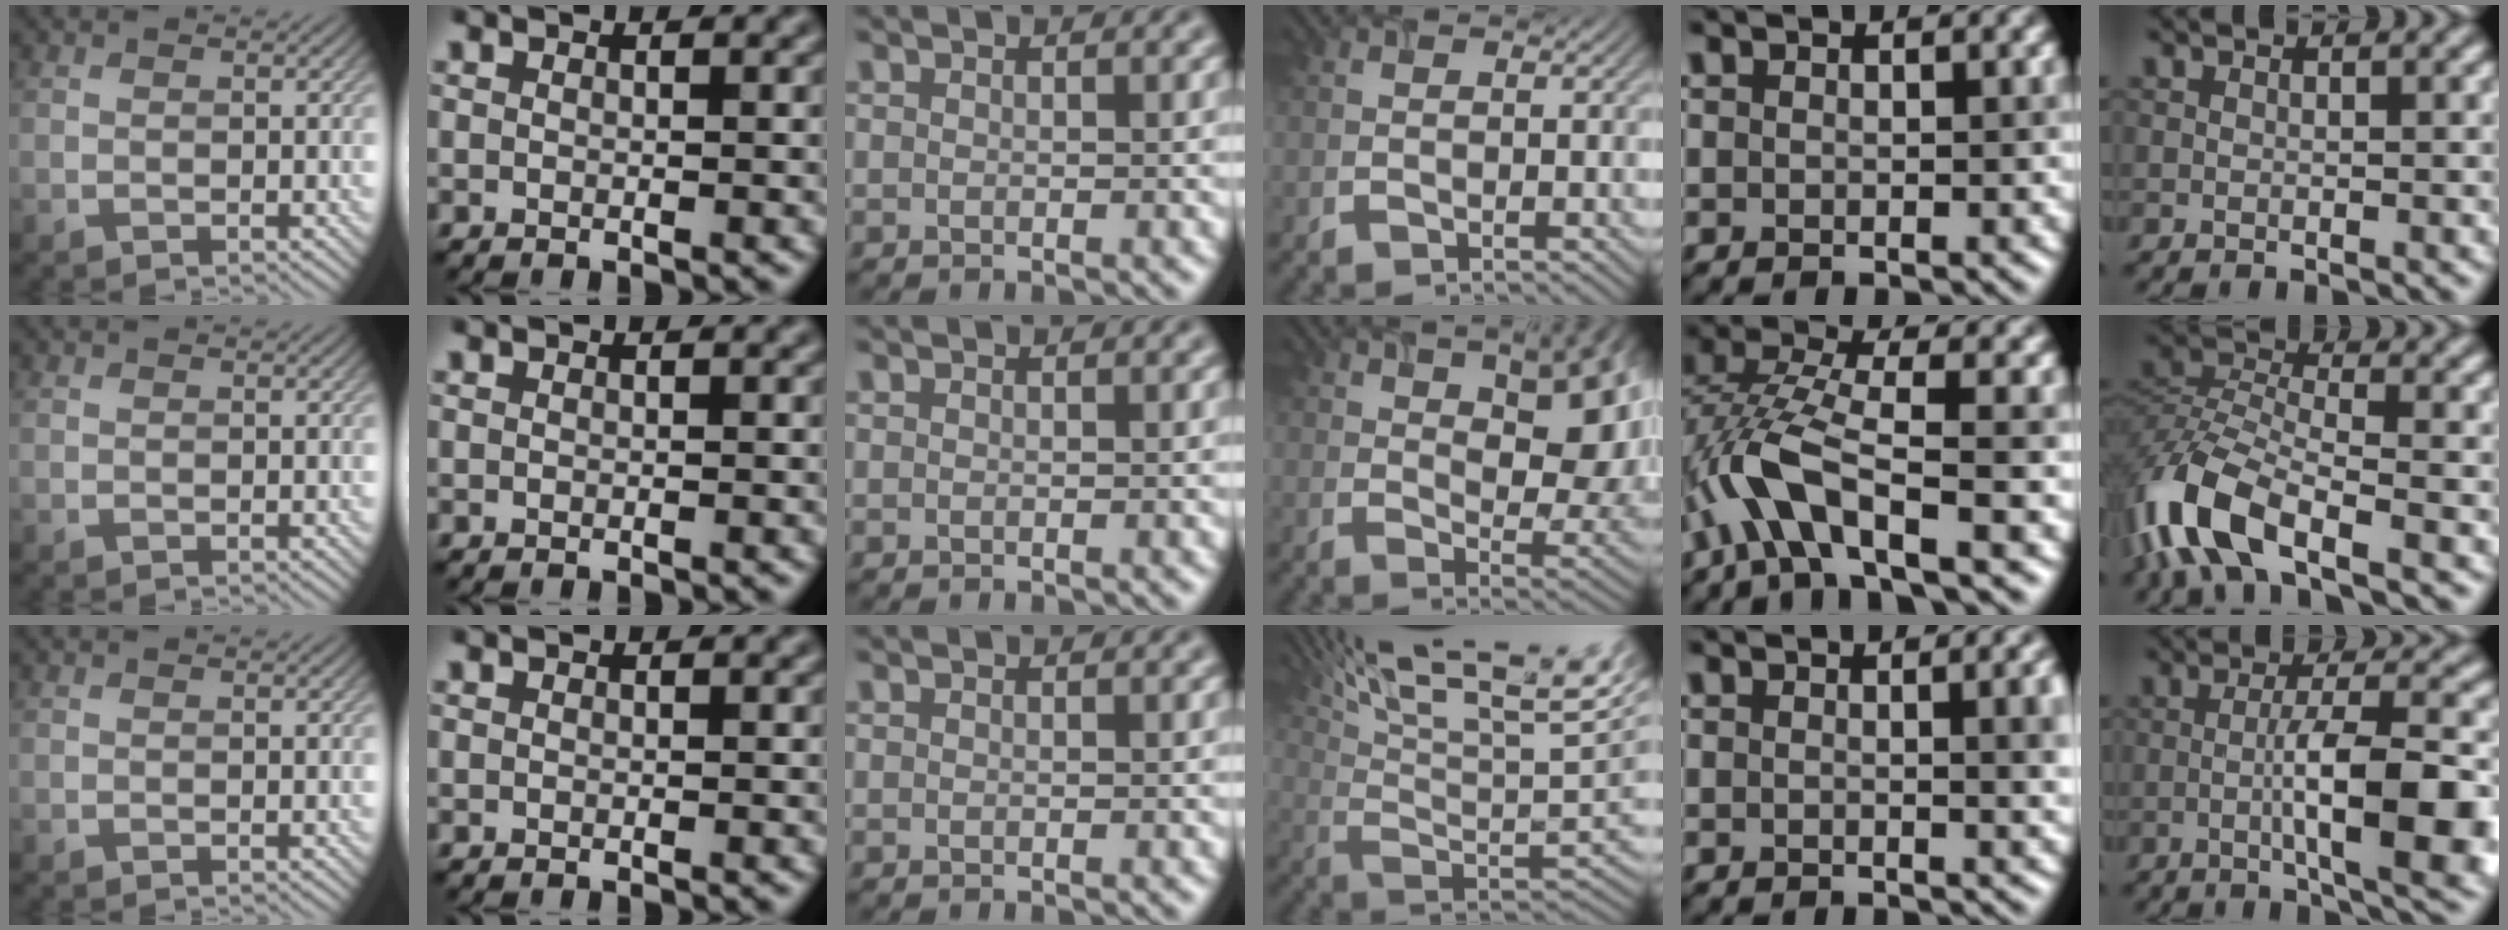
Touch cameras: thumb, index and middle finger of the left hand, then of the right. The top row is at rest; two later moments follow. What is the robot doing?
{"motion": "screw", "object": "timer"}